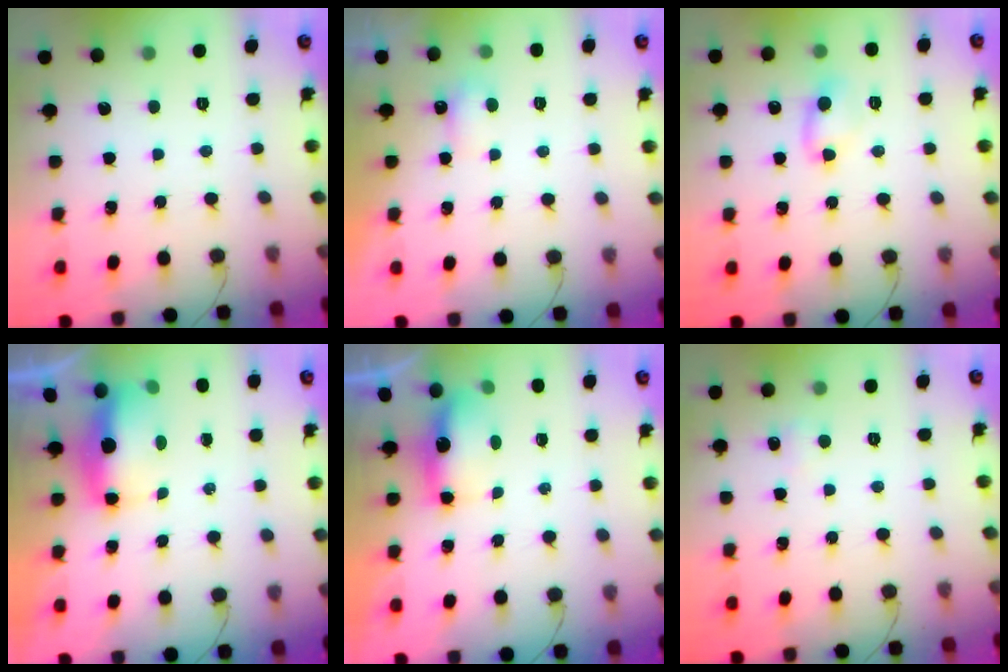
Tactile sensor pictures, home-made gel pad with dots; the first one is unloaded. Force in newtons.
{"total": 3.6, "press": 3.5, "slide": 1.1}
{"total": 5.0, "press": 4.8, "slide": 1.4}
{"total": 6.0, "press": 5.9, "slide": 1.0}
{"total": 6.8, "press": 6.7, "slide": 0.8}
{"total": 4.2, "press": 4.0, "slide": 1.2}